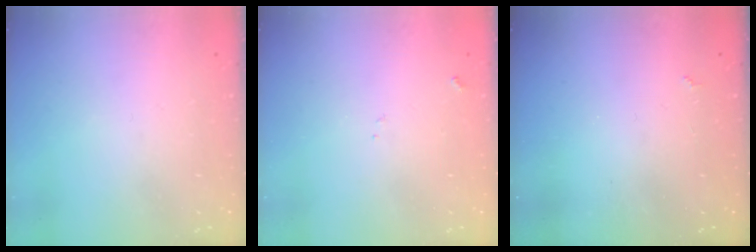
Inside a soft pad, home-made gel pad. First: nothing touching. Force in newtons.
{"total": 8.1, "press": 8.0, "slide": 0.7}
{"total": 1.4, "press": 1.3, "slide": 0.4}